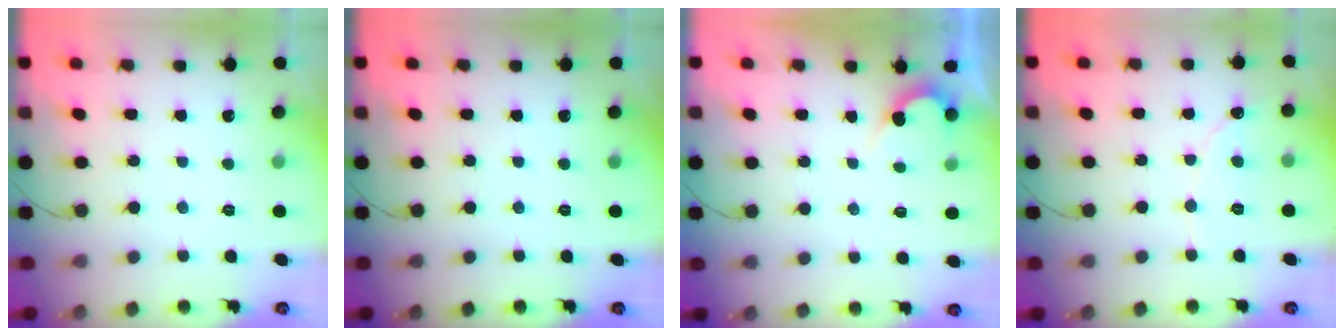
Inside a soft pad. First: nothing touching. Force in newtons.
{"total": 0.0}
{"total": 2.7, "press": 2.7, "slide": 0.2}
{"total": 2.2, "press": 2.2, "slide": 0.2}